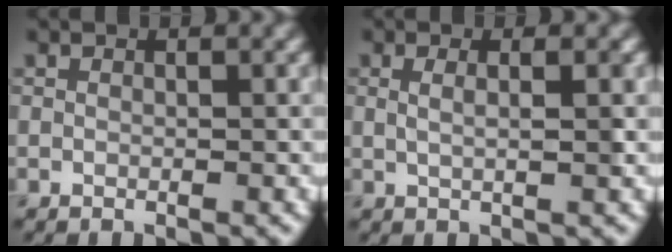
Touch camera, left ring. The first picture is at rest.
{"total": 2.8, "force": [0.8, 1.1, 2.4], "torque": [-0.017, 0.002, -0.004]}